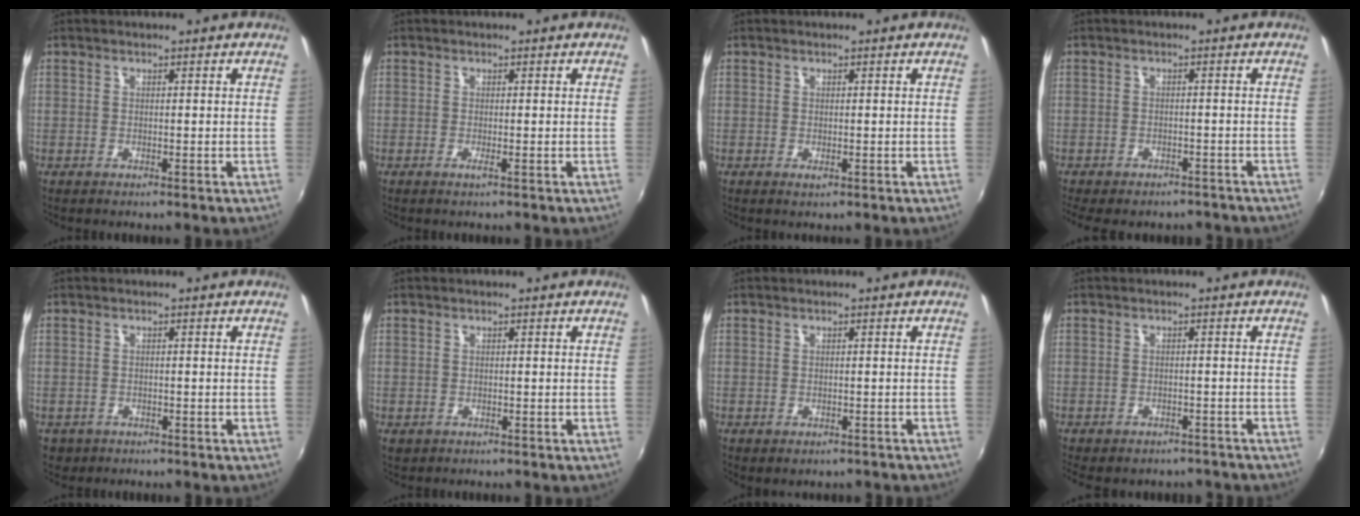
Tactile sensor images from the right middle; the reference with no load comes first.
{"total": 0.8, "force": [-0.3, -0.3, 0.7], "torque": [-0.011, -0.001, -0.007]}
{"total": 0.6, "force": [-0.1, 0.2, 0.6], "torque": [-0.010, -0.001, -0.001]}
{"total": 9.5, "force": [-7.7, 3.8, 3.9], "torque": [-0.090, -0.021, -0.102]}
{"total": 3.0, "force": [-1.2, 2.5, 1.2], "torque": [-0.031, -0.004, -0.011]}
{"total": 1.0, "force": [-0.3, 0.9, 0.4], "torque": [-0.007, -0.001, -0.003]}
{"total": 2.1, "force": [-1.4, 1.2, 1.0], "torque": [-0.019, -0.009, -0.014]}
{"total": 8.0, "force": [-6.6, 3.5, 2.9], "torque": [-0.067, -0.015, -0.078]}